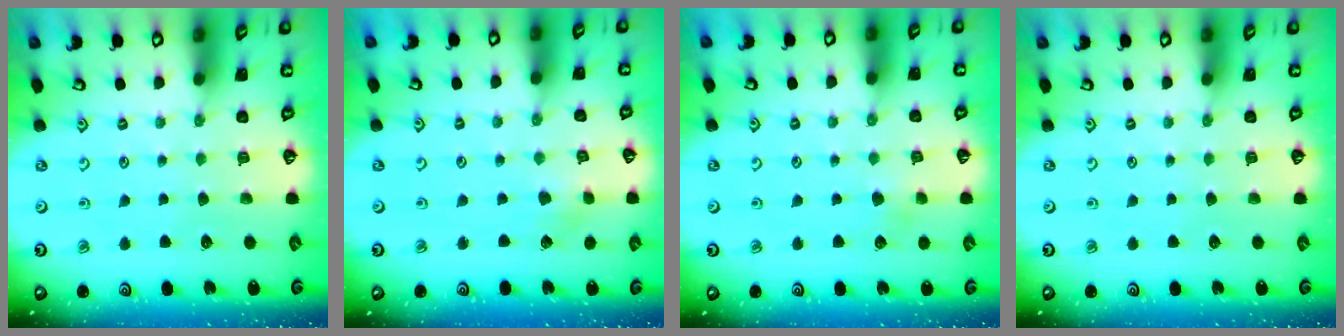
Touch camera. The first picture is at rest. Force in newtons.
{"total": 2.8, "press": 2.7, "slide": 0.5}
{"total": 3.6, "press": 3.5, "slide": 0.5}
{"total": 0.0}